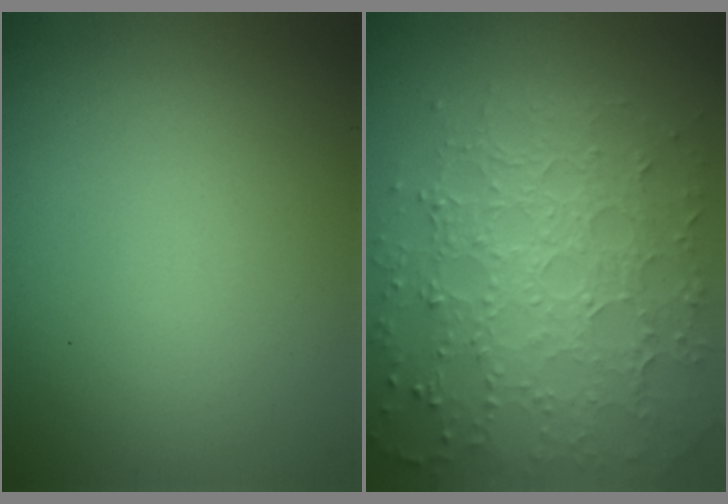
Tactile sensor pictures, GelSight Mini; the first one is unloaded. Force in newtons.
{"total": 8.1, "press": 5.7, "slide": 5.8}